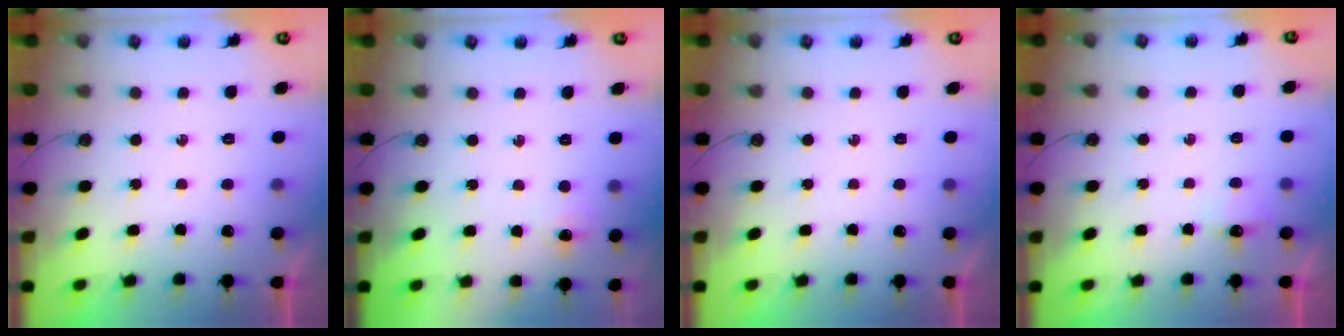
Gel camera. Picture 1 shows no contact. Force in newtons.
{"total": 3.9, "press": 3.9, "slide": 0.3}
{"total": 0.0}
{"total": 3.2, "press": 3.2, "slide": 0.5}